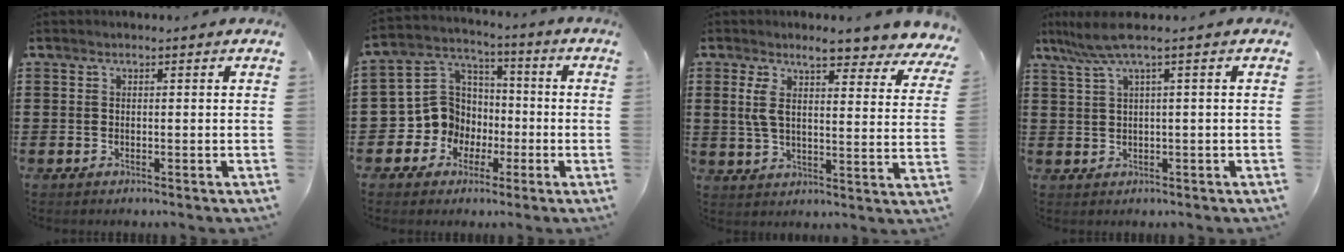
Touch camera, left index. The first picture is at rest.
{"total": 9.6, "force": [-1.9, 9.1, 2.5], "torque": [-0.107, 0.005, -0.034]}
{"total": 7.8, "force": [5.6, 1.5, 5.2], "torque": [-0.108, -0.020, 0.095]}
{"total": 3.7, "force": [1.3, -0.1, 3.5], "torque": [-0.079, -0.006, 0.018]}